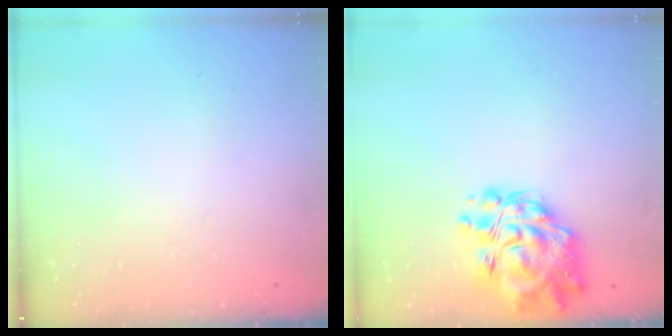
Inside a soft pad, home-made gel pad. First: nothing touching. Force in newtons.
{"total": 14.5, "press": 13.6, "slide": 4.9}